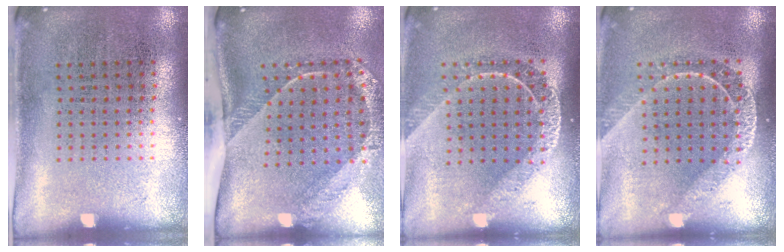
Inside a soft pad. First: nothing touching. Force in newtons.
{"total": 2.7, "press": 1.7, "slide": 2.0}
{"total": 1.7, "press": 1.5, "slide": 0.9}
{"total": 1.6, "press": 1.4, "slide": 0.8}